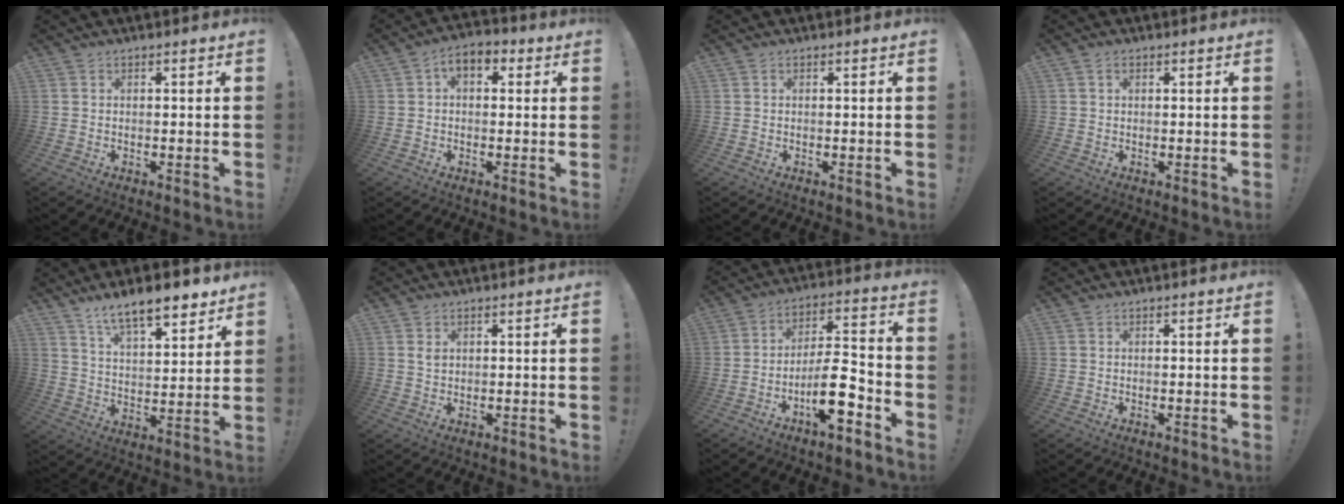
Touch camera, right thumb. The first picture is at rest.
{"total": 5.8, "force": [1.5, 3.7, 4.3], "torque": [-0.072, 0.003, 0.030]}
{"total": 0.0}
{"total": 1.1, "force": [0.5, 0.8, 0.7], "torque": [-0.009, 0.001, 0.008]}
{"total": 11.8, "force": [8.9, 4.0, 6.6], "torque": [-0.107, -0.057, 0.156]}
{"total": 1.5, "force": [0.8, 0.9, 0.7], "torque": [-0.009, -0.001, 0.014]}
{"total": 13.9, "force": [-6.5, 4.6, 11.4], "torque": [-0.180, 0.037, -0.106]}
{"total": 0.0}